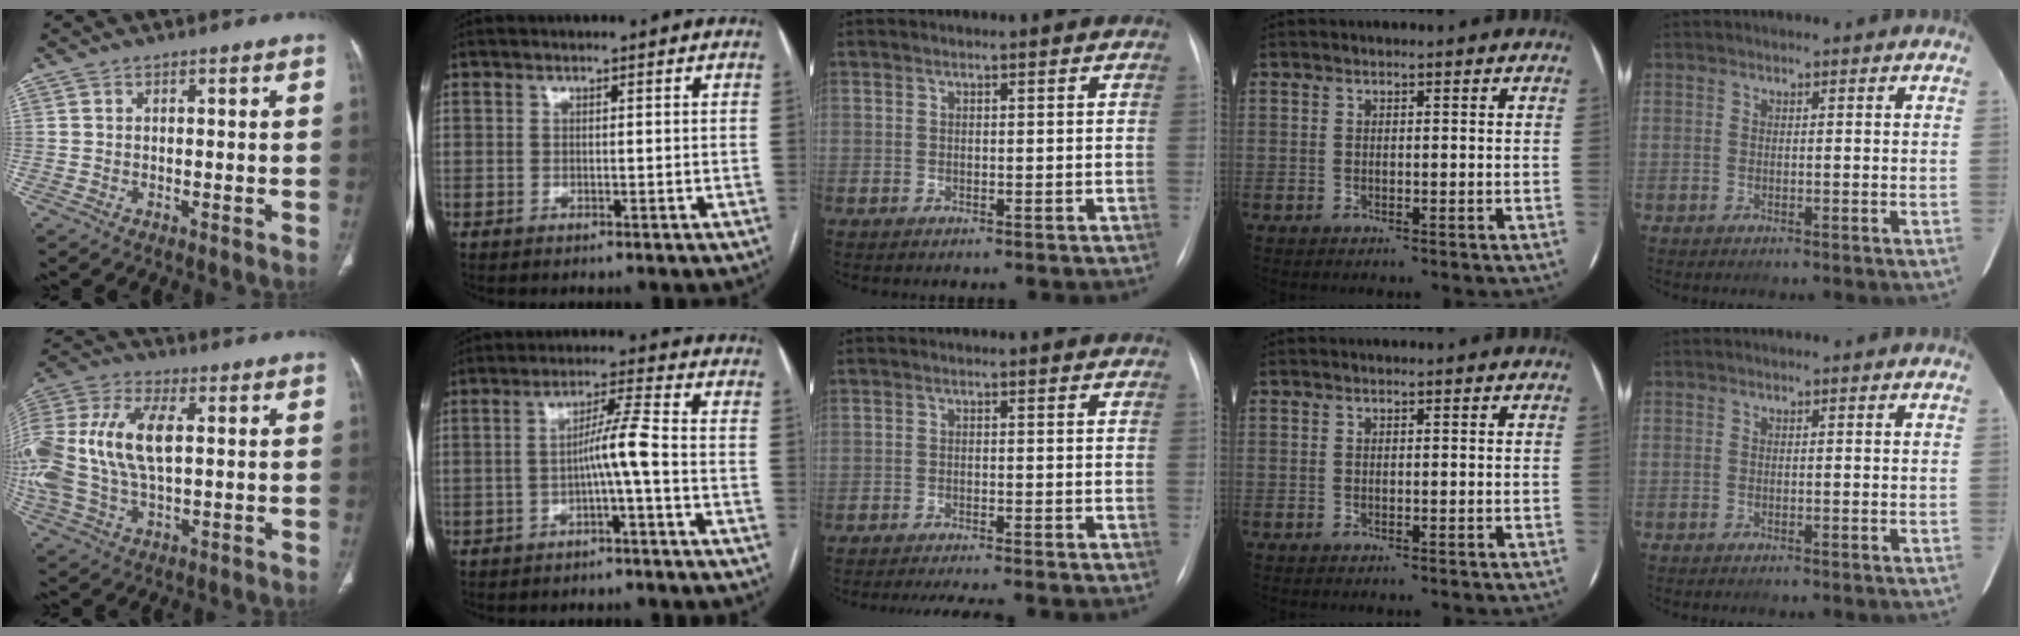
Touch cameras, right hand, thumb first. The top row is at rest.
{"thumb": {"total": 21.0, "force": [2.3, 11.3, 17.5], "torque": [-0.413, 0.015, 0.041]}, "index": {"total": 5.0, "force": [-1.4, -0.9, 4.7], "torque": [-0.084, 0.013, -0.023]}, "middle": {"total": 6.8, "force": [-5.9, 0.0, 3.5], "torque": [-0.039, -0.010, -0.087]}}